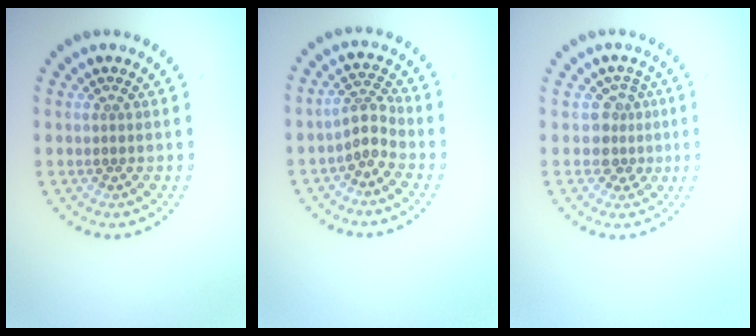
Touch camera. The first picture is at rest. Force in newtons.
{"total": 2.2, "press": 1.5, "slide": 1.6}
{"total": 2.3, "press": 1.8, "slide": 1.4}